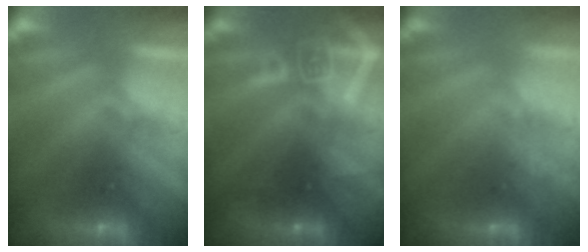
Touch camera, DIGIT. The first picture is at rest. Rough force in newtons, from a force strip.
{"total": 2.8}
{"total": 2.5}